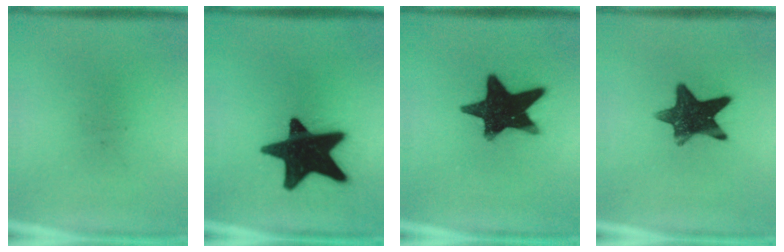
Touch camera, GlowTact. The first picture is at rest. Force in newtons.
{"total": 19.7}
{"total": 17.9}
{"total": 12.3}